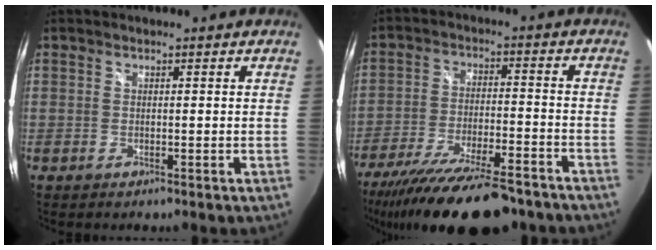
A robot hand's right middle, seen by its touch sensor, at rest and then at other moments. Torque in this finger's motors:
{"motor_torque": [1.09, -1.05, 0.35, 0.13]}